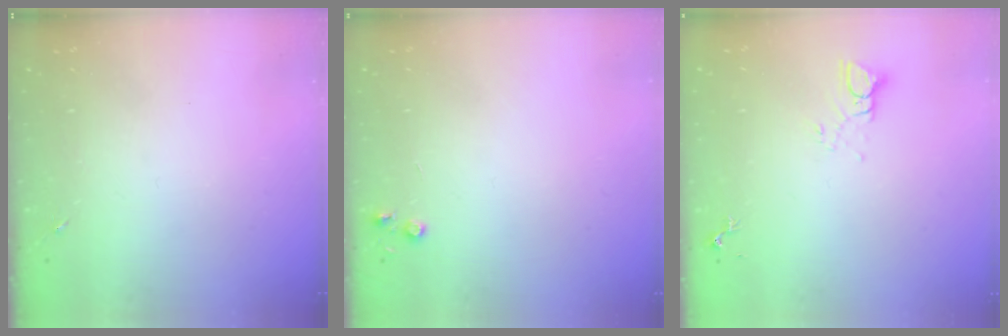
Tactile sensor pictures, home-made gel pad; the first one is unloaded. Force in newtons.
{"total": 3.8, "press": 3.7, "slide": 0.5}
{"total": 4.4, "press": 4.4, "slide": 0.3}